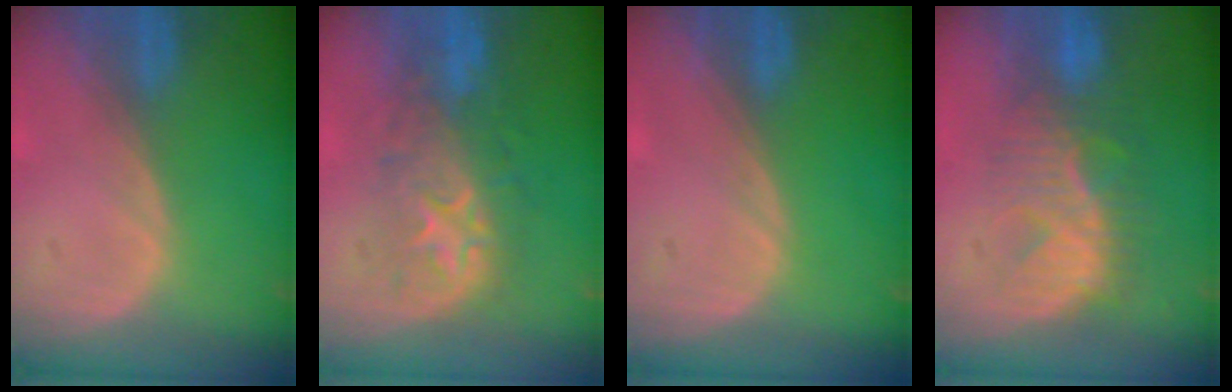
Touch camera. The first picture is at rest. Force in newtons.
{"total": 8.6, "press": 8.6, "slide": 0.5}
{"total": 0.0}
{"total": 8.0, "press": 7.9, "slide": 1.3}